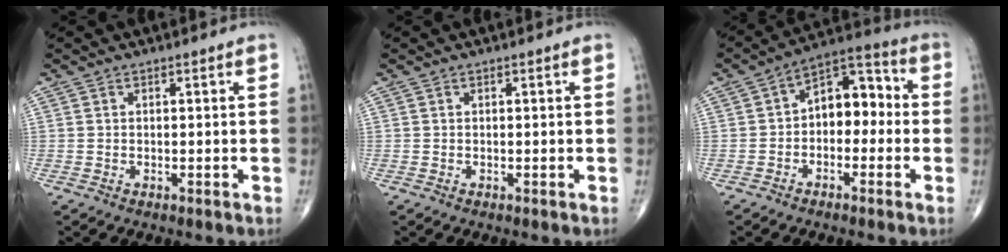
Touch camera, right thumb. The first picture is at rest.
{"total": 0.0}
{"total": 10.0, "force": [-0.7, 6.4, 7.6], "torque": [-0.074, 0.043, -0.031]}